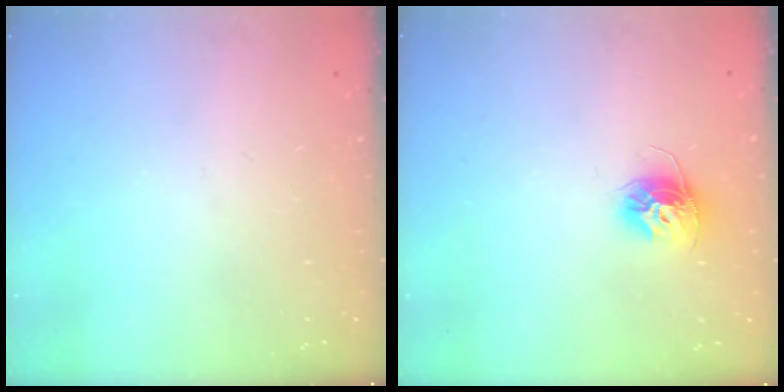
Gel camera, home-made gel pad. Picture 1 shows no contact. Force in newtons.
{"total": 10.4, "press": 10.4, "slide": 0.5}